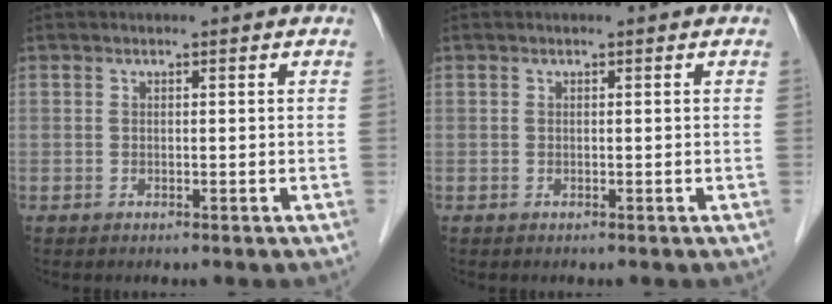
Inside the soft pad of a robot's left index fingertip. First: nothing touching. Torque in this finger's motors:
{"motor_torque": [0.00, 0.00, 0.00, 0.00]}